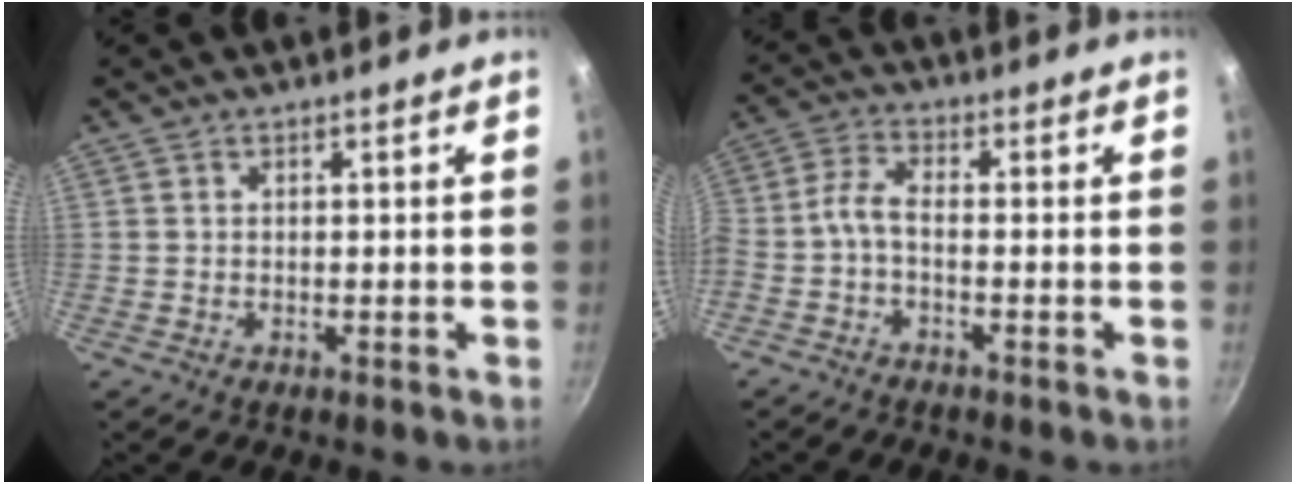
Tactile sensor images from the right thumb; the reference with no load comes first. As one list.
[{"total": 4.4, "force": [-2.0, 1.4, 3.7], "torque": [-0.096, 0.028, -0.052]}]